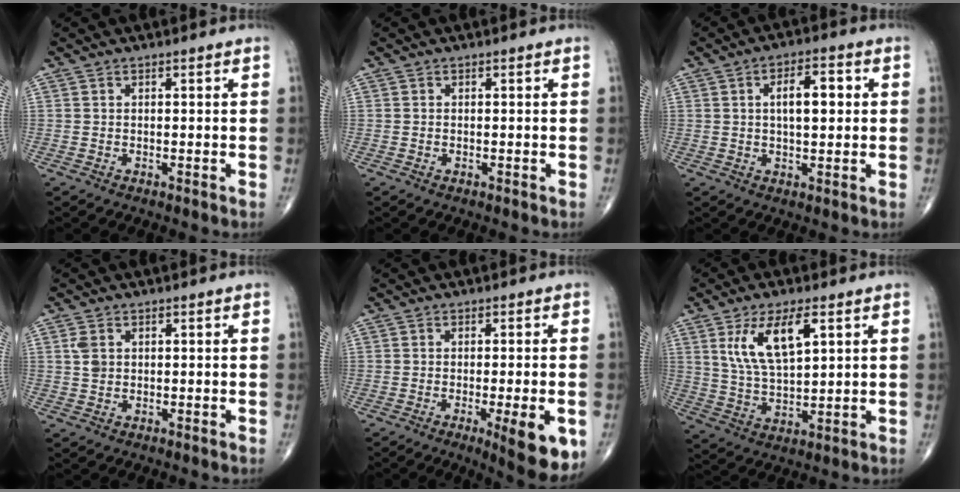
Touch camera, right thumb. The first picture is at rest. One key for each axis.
{"total": 0.0}
{"total": 7.4, "fx": 1.3, "fy": 3.3, "fz": 6.5, "tx": -0.092, "ty": 0.007, "tz": 0.018}
{"total": 2.3, "fx": 0.5, "fy": 1.7, "fz": 1.5, "tx": -0.029, "ty": 0.001, "tz": 0.014}
{"total": 10.1, "fx": -3.6, "fy": 2.2, "fz": 9.1, "tx": -0.114, "ty": -0.012, "tz": -0.044}
{"total": 11.0, "fx": 4.4, "fy": 4.4, "fz": 9.1, "tx": -0.166, "ty": -0.016, "tz": 0.092}